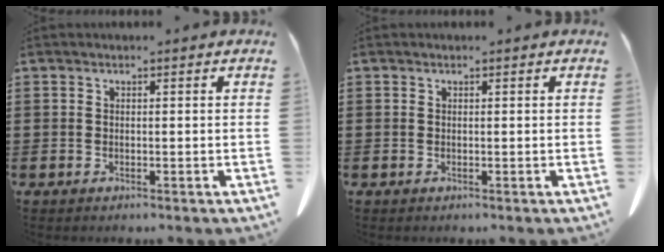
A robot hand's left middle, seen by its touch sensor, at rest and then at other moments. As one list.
[{"total": 0.0}]